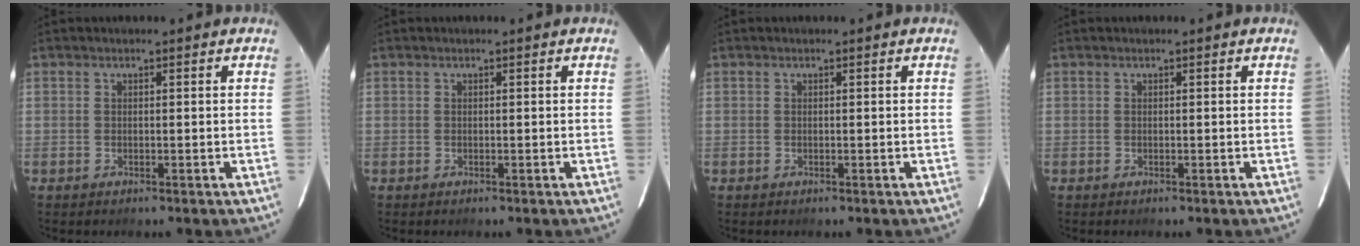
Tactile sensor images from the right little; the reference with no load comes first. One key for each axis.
{"total": 0.0}
{"total": 0.0}
{"total": 0.0}